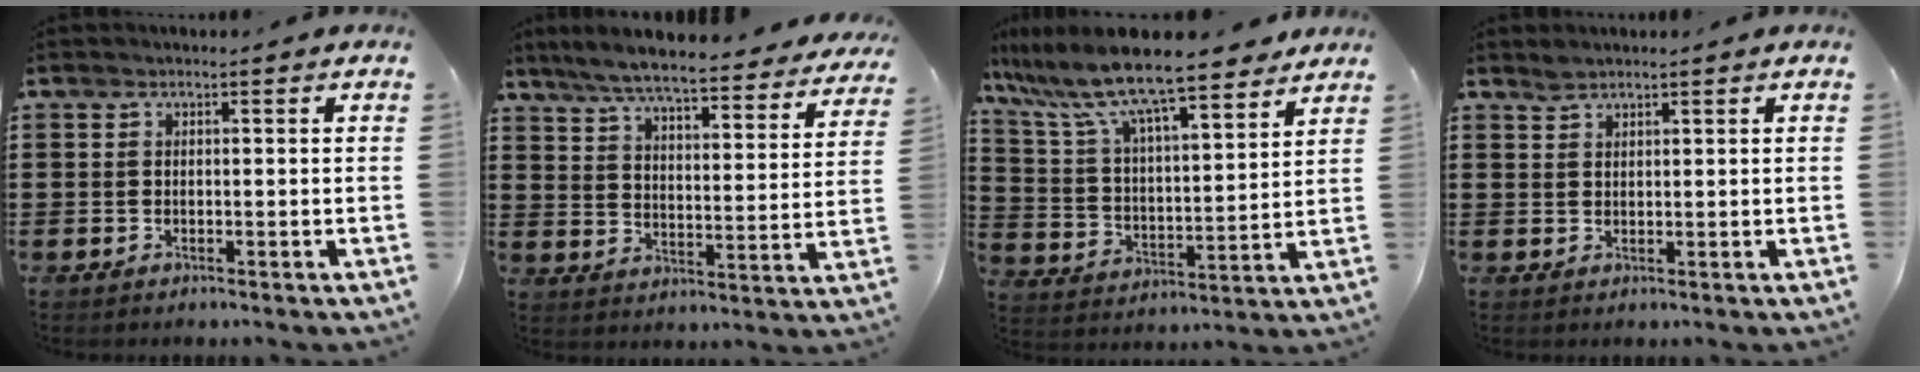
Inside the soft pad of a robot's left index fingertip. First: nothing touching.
{"total": 6.8, "force": [6.2, -0.2, 2.7], "torque": [-0.080, -0.043, 0.106]}
{"total": 10.8, "force": [9.5, 0.8, 5.2], "torque": [-0.140, -0.052, 0.159]}
{"total": 1.3, "force": [1.2, 0.3, 0.1], "torque": [-0.005, -0.001, 0.024]}